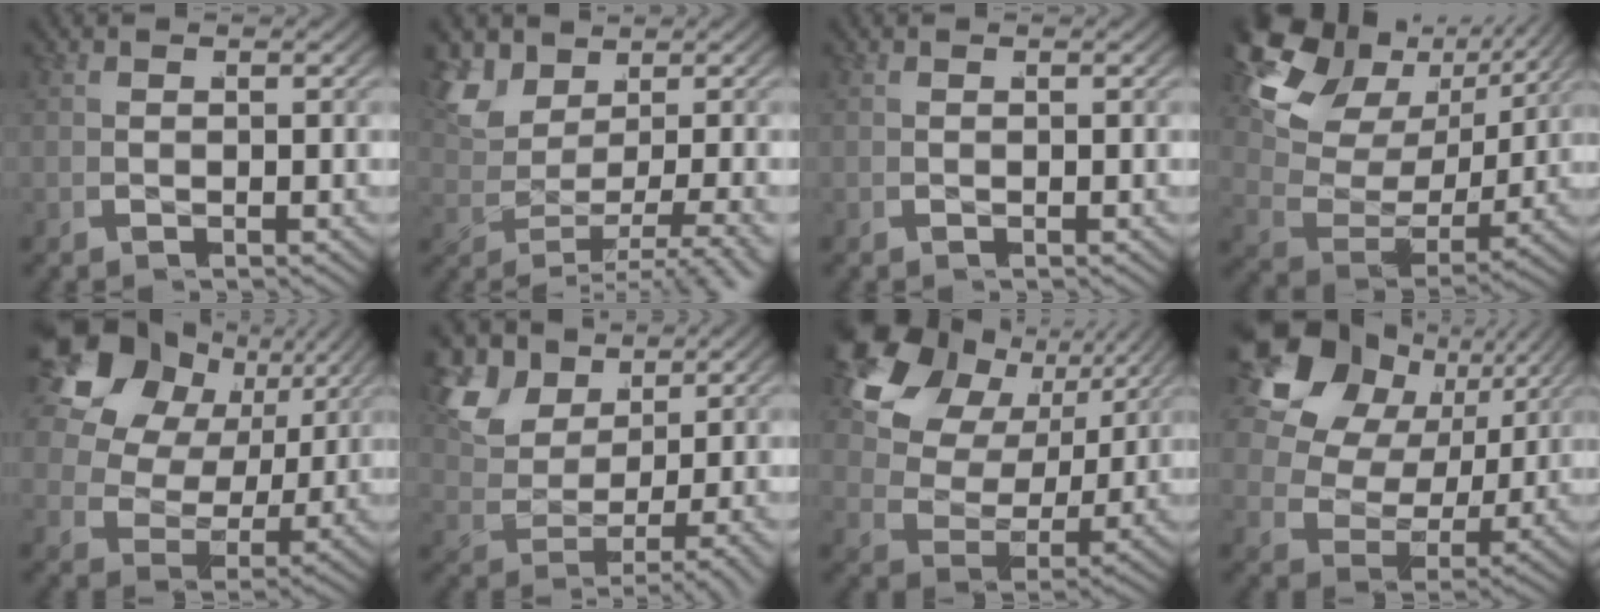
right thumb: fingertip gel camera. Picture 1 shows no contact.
{"total": 3.8, "force": [-0.4, 2.3, 3.0], "torque": [-0.058, -0.011, 0.005]}
{"total": 0.0}
{"total": 10.5, "force": [3.7, 6.6, 7.2], "torque": [-0.147, -0.005, 0.050]}
{"total": 10.1, "force": [3.1, 7.3, 6.3], "torque": [-0.144, -0.012, 0.047]}
{"total": 5.0, "force": [1.5, 3.5, 3.3], "torque": [-0.075, -0.006, 0.031]}
{"total": 12.2, "force": [3.6, 9.0, 7.4], "torque": [-0.155, -0.002, 0.042]}
{"total": 11.7, "force": [3.4, 8.5, 7.3], "torque": [-0.162, -0.009, 0.046]}